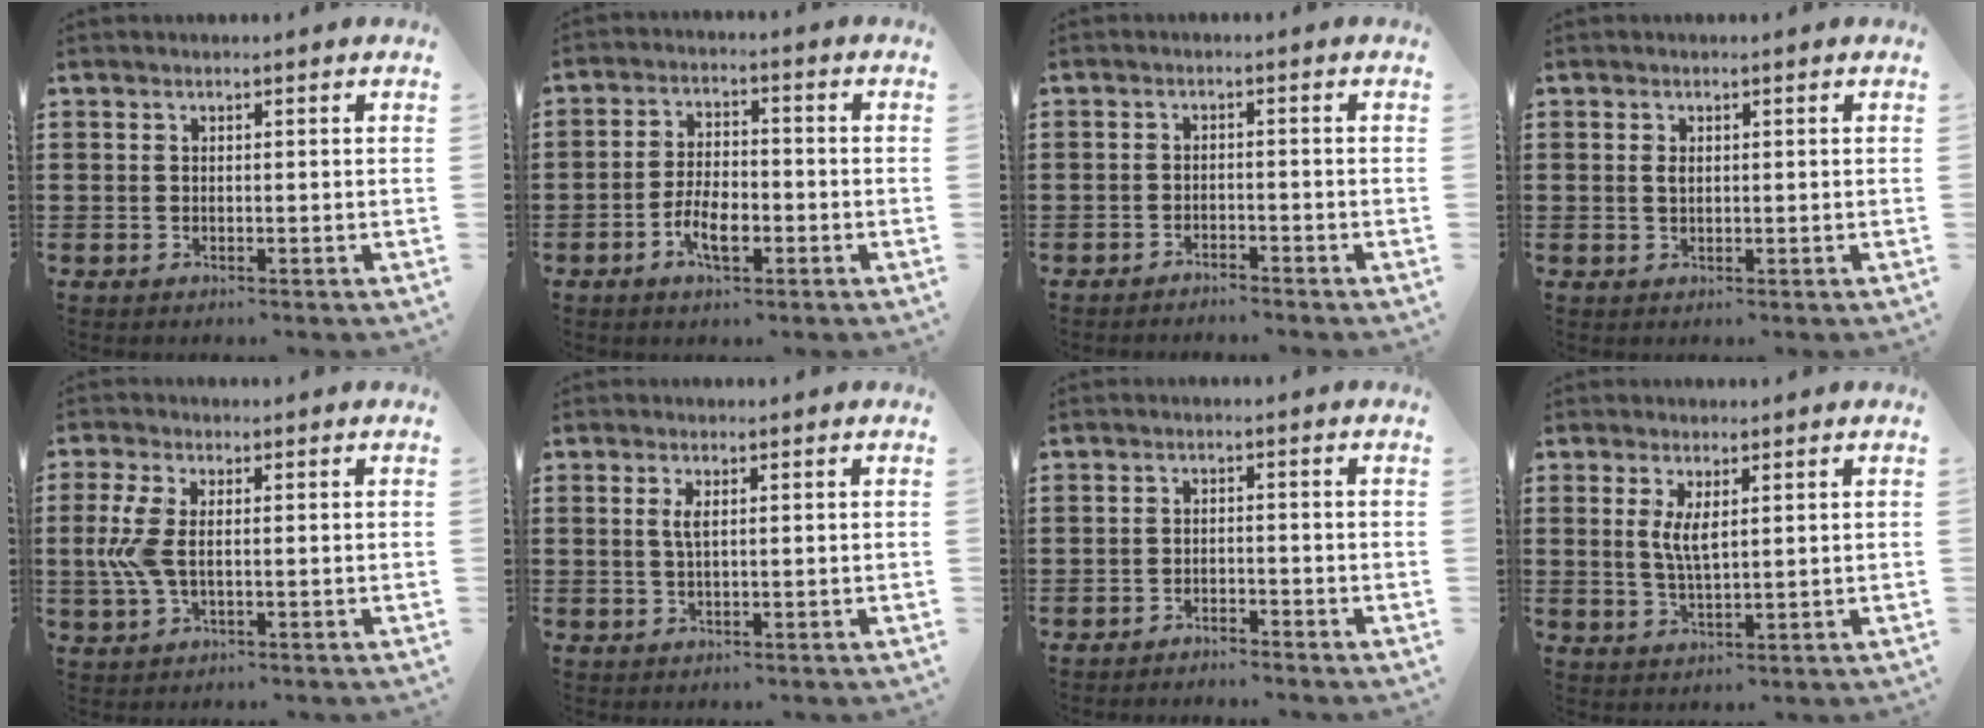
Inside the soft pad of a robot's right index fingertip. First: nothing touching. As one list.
[{"total": 5.7, "force": [-2.4, 2.7, 4.4], "torque": [-0.095, 0.002, -0.048]}, {"total": 1.7, "force": [-1.7, -0.1, 0.0], "torque": [-0.005, 0.002, -0.036]}, {"total": 1.2, "force": [0.2, 0.6, 1.0], "torque": [-0.022, 0.003, 0.003]}, {"total": 5.7, "force": [0.0, 2.6, 5.1], "torque": [-0.129, -0.004, -0.009]}, {"total": 1.9, "force": [0.4, 0.4, 1.8], "torque": [-0.036, 0.002, 0.006]}, {"total": 1.9, "force": [-1.9, 0.0, 0.0], "torque": [-0.006, 0.000, -0.041]}, {"total": 3.8, "force": [1.1, 1.1, 3.4], "torque": [-0.071, 0.003, 0.017]}]